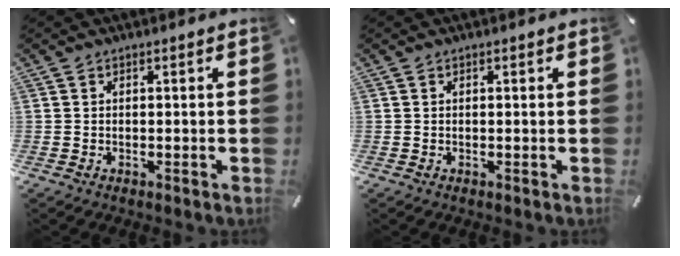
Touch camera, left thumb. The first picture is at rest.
{"total": 0.0}